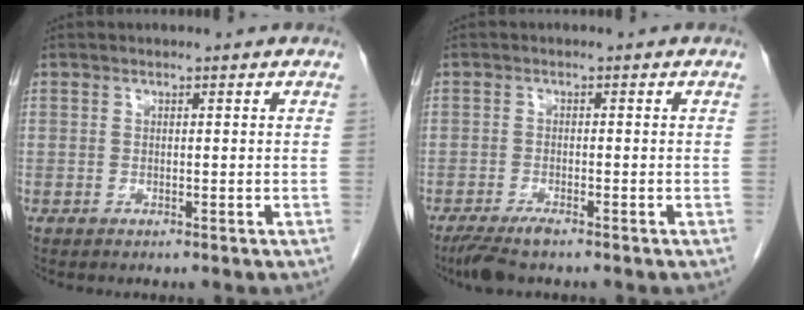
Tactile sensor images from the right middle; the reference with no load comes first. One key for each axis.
{"total": 3.9, "fx": -3.0, "fy": 0.6, "fz": 2.4, "tx": -0.048, "ty": -0.009, "tz": -0.055}